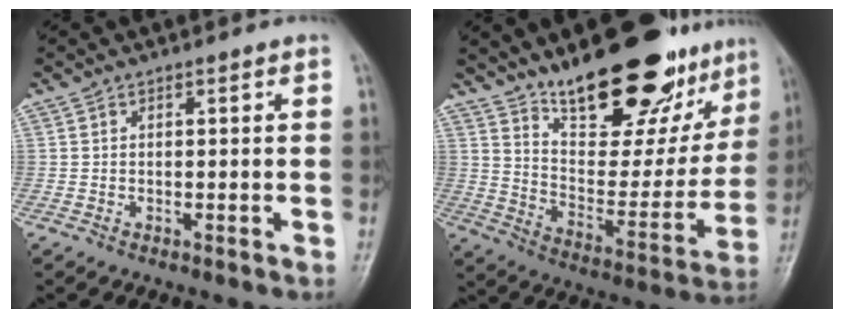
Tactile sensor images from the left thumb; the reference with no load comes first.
{"total": 25.6, "force": [18.1, 10.3, 14.9], "torque": [-0.172, -0.094, 0.281]}